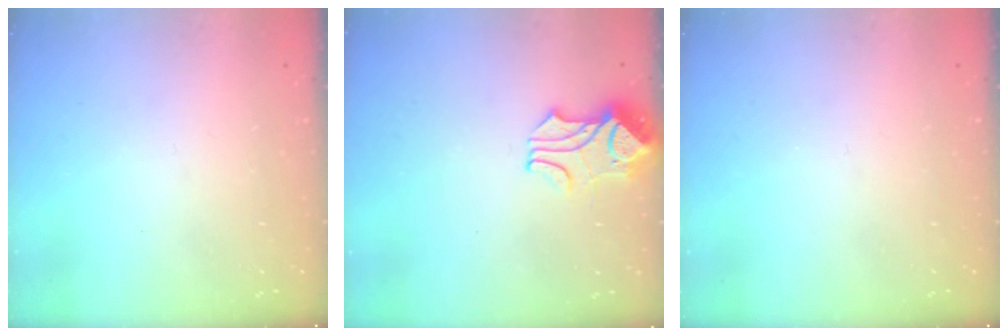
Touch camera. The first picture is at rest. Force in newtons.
{"total": 1.6, "press": 1.2, "slide": 1.0}
{"total": 0.0}